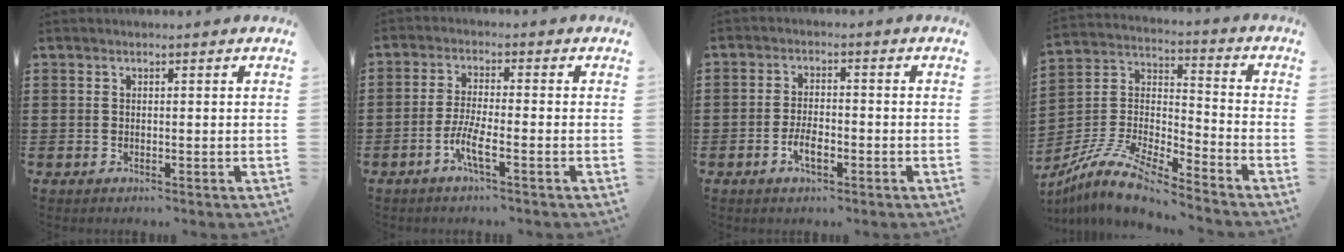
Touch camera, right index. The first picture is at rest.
{"total": 4.8, "force": [-2.5, 0.5, 4.0], "torque": [-0.094, -0.010, -0.054]}
{"total": 3.8, "force": [-1.7, 1.6, 3.0], "torque": [-0.058, 0.003, -0.032]}
{"total": 10.3, "force": [-9.2, 1.3, 4.4], "torque": [-0.107, 0.005, -0.190]}